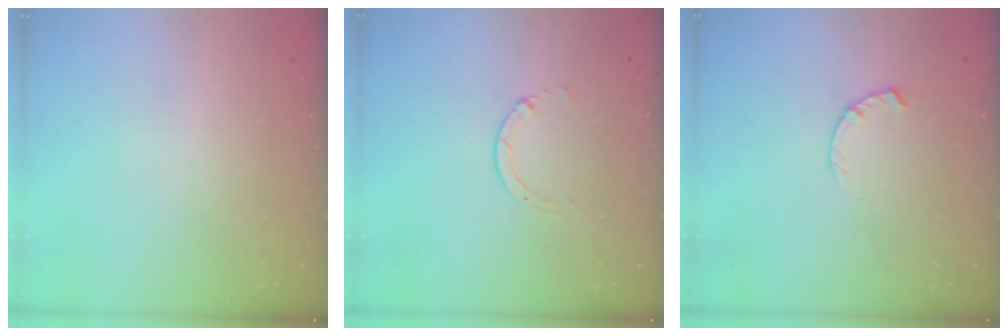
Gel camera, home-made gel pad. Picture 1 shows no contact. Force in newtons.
{"total": 1.3, "press": 1.3, "slide": 0.2}
{"total": 1.8, "press": 1.8, "slide": 0.3}